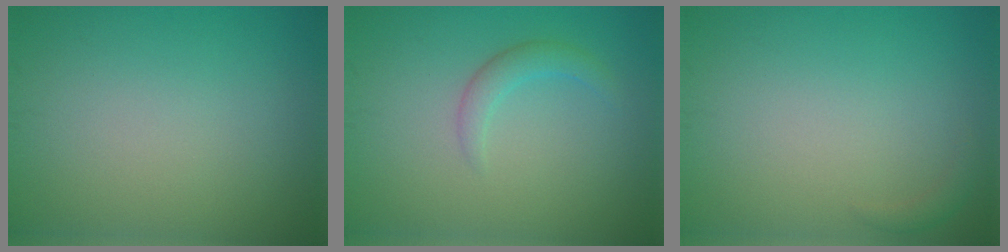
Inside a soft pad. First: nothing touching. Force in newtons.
{"total": 1.8, "press": 1.8, "slide": 0.0}
{"total": 0.9, "press": 0.9, "slide": 0.1}